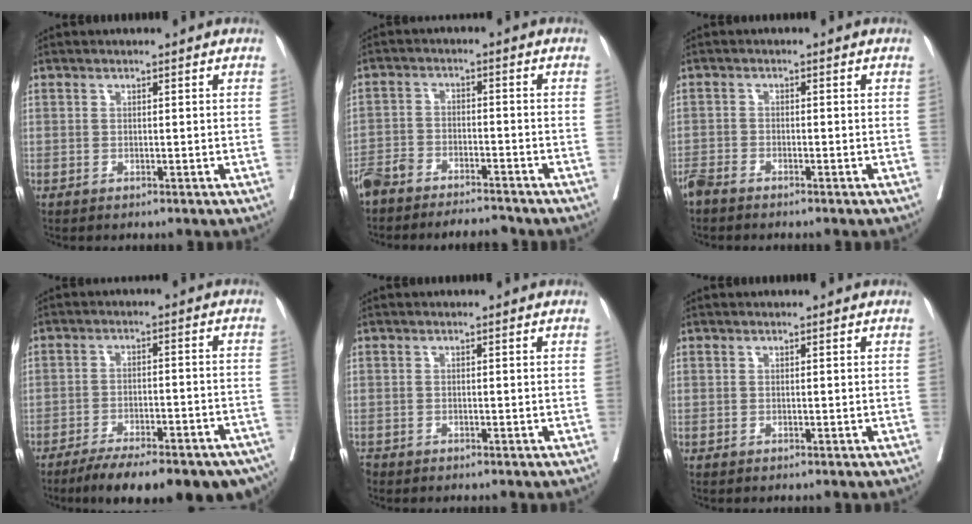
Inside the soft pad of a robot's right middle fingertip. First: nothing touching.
{"total": 7.8, "force": [-7.2, 1.5, 2.7], "torque": [-0.044, 0.001, -0.121]}
{"total": 2.6, "force": [-2.4, 0.0, 1.0], "torque": [-0.018, -0.005, -0.049]}
{"total": 21.0, "force": [-15.9, 5.4, 12.7], "torque": [-0.139, -0.006, -0.208]}
{"total": 0.8, "force": [-0.6, 0.4, 0.2], "torque": [-0.006, -0.003, -0.011]}
{"total": 0.0}